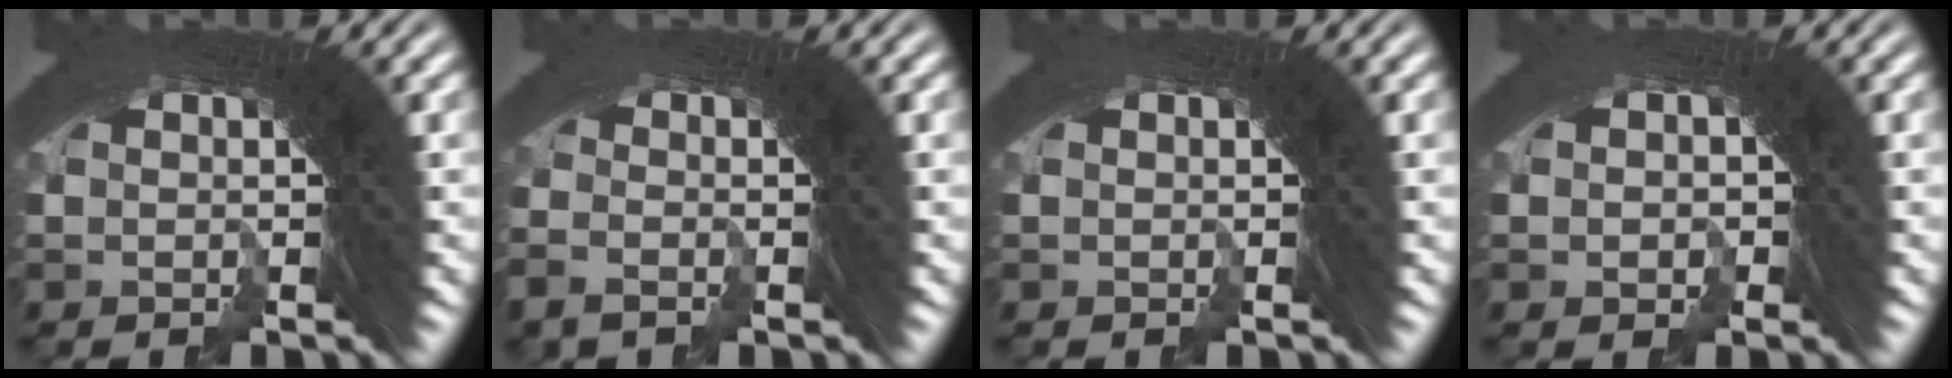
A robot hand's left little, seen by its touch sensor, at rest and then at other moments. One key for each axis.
{"total": 1.8, "fx": -1.6, "fy": 0.7, "fz": 0.2, "tx": -0.014, "ty": -0.011, "tz": -0.027}
{"total": 0.0}
{"total": 2.3, "fx": -1.3, "fy": 1.9, "fz": 0.1, "tx": -0.005, "ty": -0.011, "tz": -0.015}